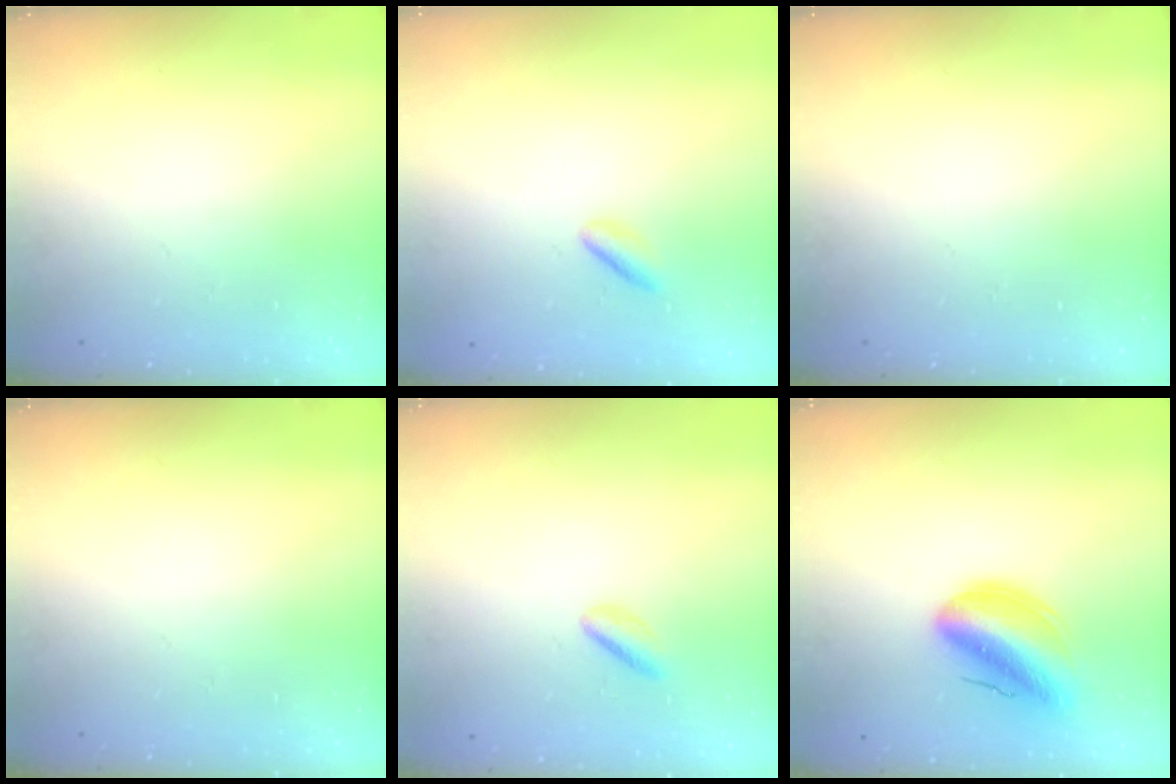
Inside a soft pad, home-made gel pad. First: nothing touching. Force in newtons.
{"total": 1.5, "press": 1.3, "slide": 0.7}
{"total": 0.0}
{"total": 0.0}
{"total": 1.8, "press": 1.5, "slide": 0.9}
{"total": 14.9, "press": 14.4, "slide": 3.9}